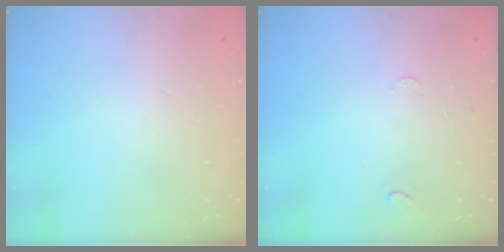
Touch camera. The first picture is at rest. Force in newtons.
{"total": 5.0, "press": 5.0, "slide": 0.5}